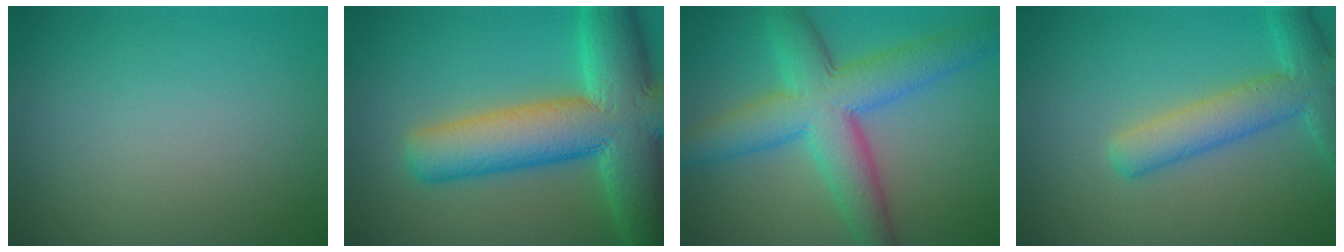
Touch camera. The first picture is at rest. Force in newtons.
{"total": 13.5, "press": 13.5, "slide": 0.7}
{"total": 8.6, "press": 8.6, "slide": 0.1}
{"total": 5.4, "press": 5.4, "slide": 0.2}